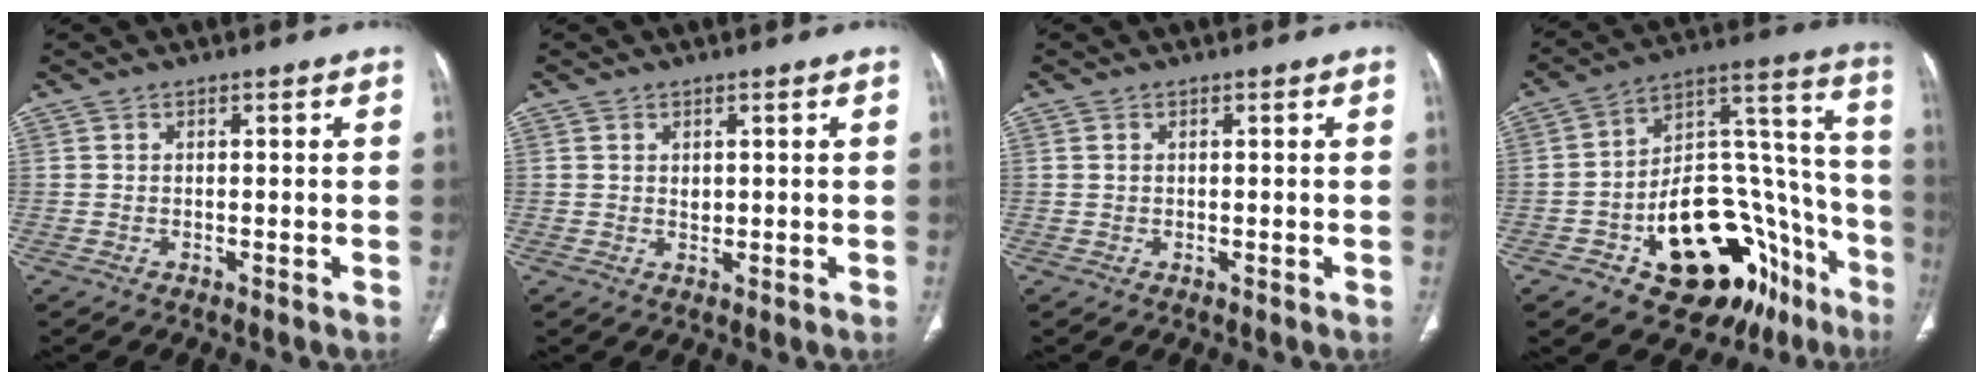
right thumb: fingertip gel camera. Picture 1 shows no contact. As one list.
[{"total": 1.2, "force": [0.4, 0.9, 0.7], "torque": [-0.010, -0.004, 0.011]}, {"total": 0.7, "force": [0.2, 0.5, 0.4], "torque": [-0.007, 0.001, 0.005]}, {"total": 28.5, "force": [-13.5, 15.5, 19.8], "torque": [-0.200, 0.119, -0.187]}]